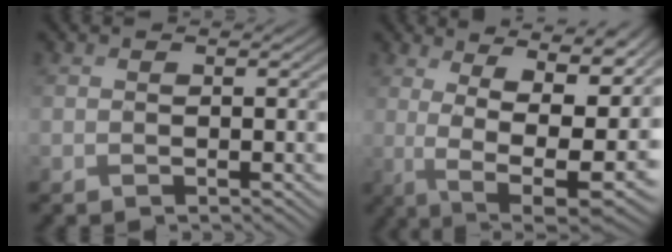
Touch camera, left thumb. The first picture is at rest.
{"total": 14.1, "force": [1.6, 6.3, 12.5], "torque": [-0.200, 0.007, 0.039]}